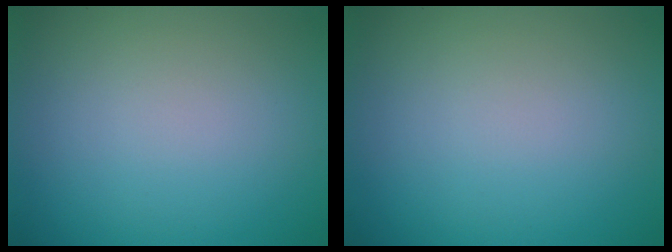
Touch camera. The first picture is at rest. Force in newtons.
{"total": 0.0}